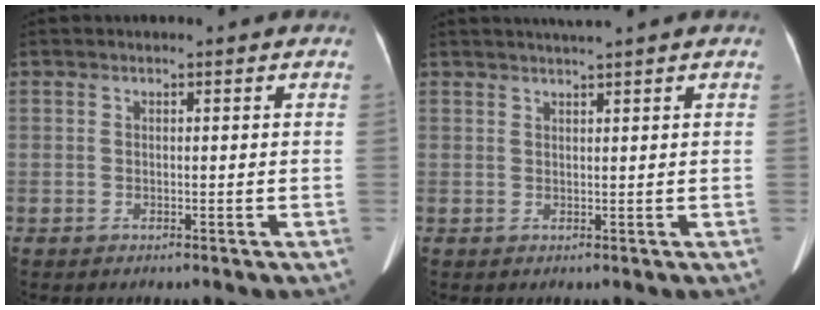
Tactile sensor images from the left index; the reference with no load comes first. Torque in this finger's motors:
{"motor_torque": [0.33, -0.52, -0.01, 0.04]}